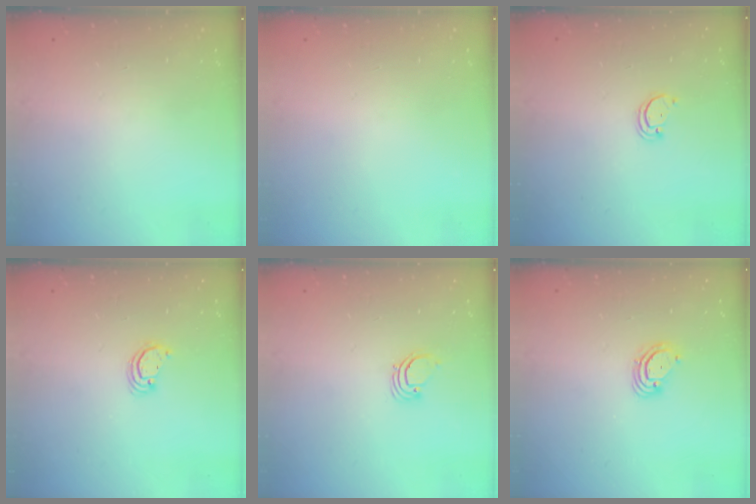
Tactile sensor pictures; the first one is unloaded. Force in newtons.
{"total": 0.0}
{"total": 1.6, "press": 1.6, "slide": 0.1}
{"total": 2.8, "press": 2.8, "slide": 0.2}
{"total": 1.9, "press": 1.9, "slide": 0.1}
{"total": 4.4, "press": 4.4, "slide": 0.4}